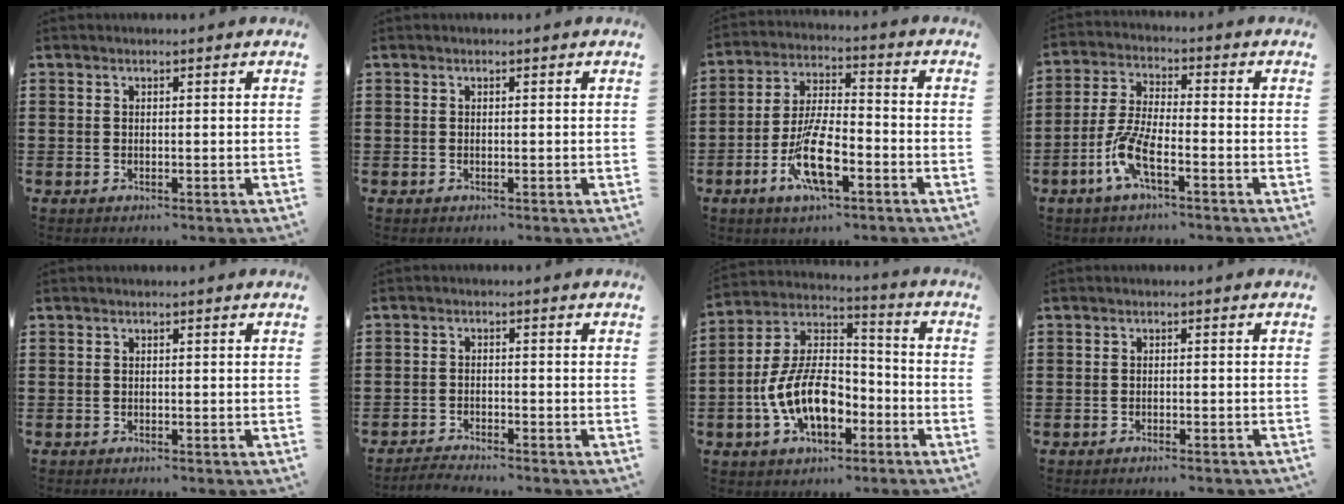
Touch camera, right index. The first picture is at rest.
{"total": 0.0}
{"total": 10.1, "force": [-4.4, 3.4, 8.4], "torque": [-0.178, -0.003, -0.081]}
{"total": 7.1, "force": [-3.6, 1.6, 5.9], "torque": [-0.152, -0.016, -0.077]}
{"total": 0.0}
{"total": 2.2, "force": [-2.2, -0.1, -0.2], "torque": [-0.002, 0.002, -0.047]}
{"total": 11.5, "force": [-4.1, 6.5, 8.6], "torque": [-0.198, 0.005, -0.078]}
{"total": 1.1, "force": [-1.0, -0.1, 0.2], "torque": [-0.005, 0.000, -0.020]}